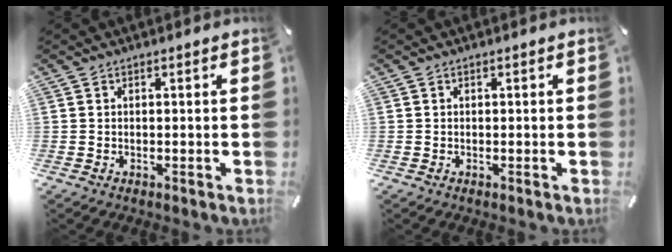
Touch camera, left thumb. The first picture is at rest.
{"total": 0.0}